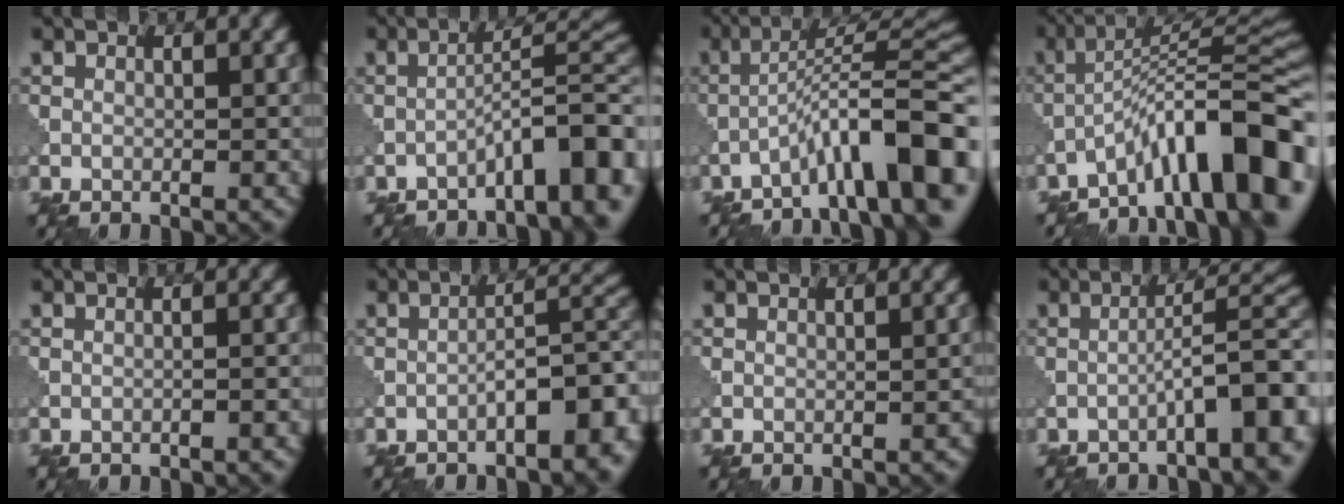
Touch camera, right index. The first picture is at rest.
{"total": 8.0, "force": [-4.3, 1.7, 6.5], "torque": [-0.088, 0.021, -0.069]}
{"total": 11.5, "force": [-5.8, 2.2, 9.7], "torque": [-0.136, 0.020, -0.090]}
{"total": 11.7, "force": [-6.8, 2.4, 9.2], "torque": [-0.127, 0.022, -0.112]}
{"total": 1.2, "force": [-0.6, 0.4, 1.0], "torque": [-0.009, 0.004, -0.018]}
{"total": 7.7, "force": [-2.8, 2.7, 6.7], "torque": [-0.087, 0.011, -0.039]}
{"total": 0.9, "force": [-0.5, 0.3, 0.7], "torque": [-0.010, 0.002, -0.005]}
{"total": 8.3, "force": [-3.2, 1.8, 7.4], "torque": [-0.093, 0.021, -0.050]}